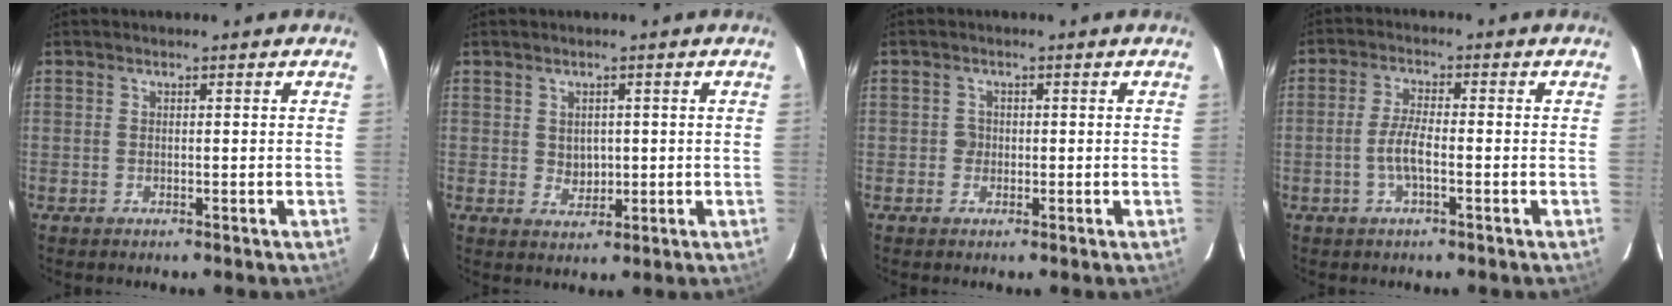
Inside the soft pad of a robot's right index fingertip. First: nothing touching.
{"total": 3.1, "force": [0.4, 2.7, 1.3], "torque": [-0.019, 0.000, 0.013]}
{"total": 1.5, "force": [-0.3, 1.4, 0.0], "torque": [0.001, 0.004, -0.004]}
{"total": 4.4, "force": [-1.4, 1.1, 4.1], "torque": [-0.086, 0.001, -0.027]}